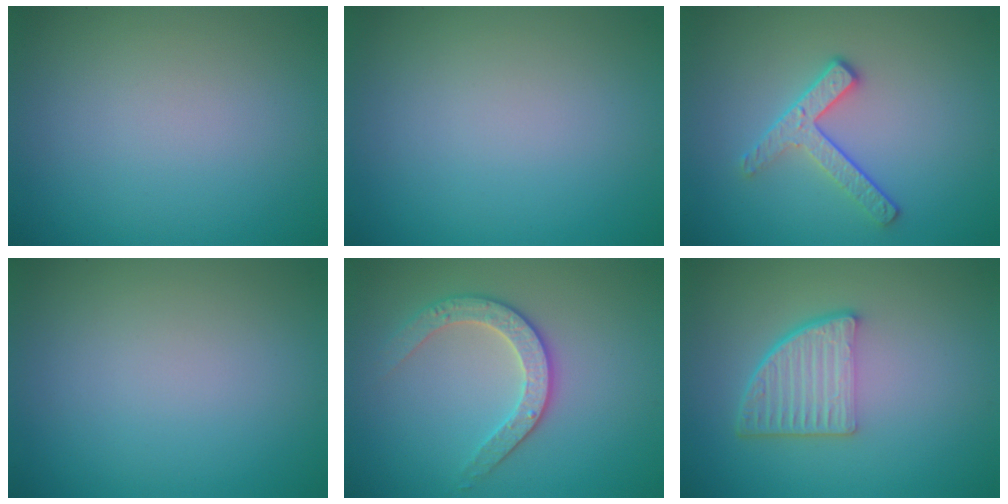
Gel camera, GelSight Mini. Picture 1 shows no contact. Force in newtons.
{"total": 0.0}
{"total": 2.8, "press": 2.4, "slide": 1.4}
{"total": 0.0}
{"total": 2.9, "press": 2.9, "slide": 0.7}
{"total": 4.8, "press": 3.3, "slide": 3.6}